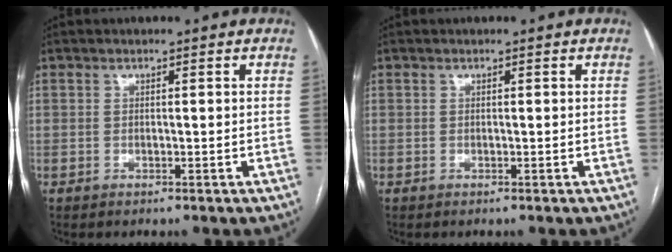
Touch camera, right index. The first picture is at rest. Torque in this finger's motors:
{"motor_torque": [0.00, 0.00, 0.00, 0.00]}